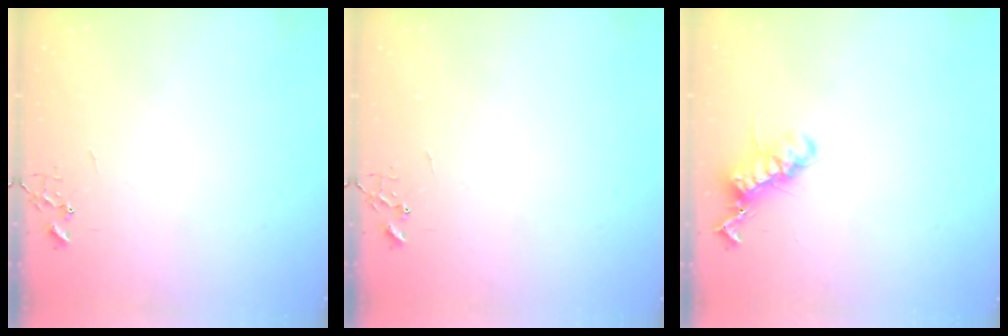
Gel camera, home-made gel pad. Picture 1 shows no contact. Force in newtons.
{"total": 0.0}
{"total": 12.5, "press": 12.5, "slide": 0.4}